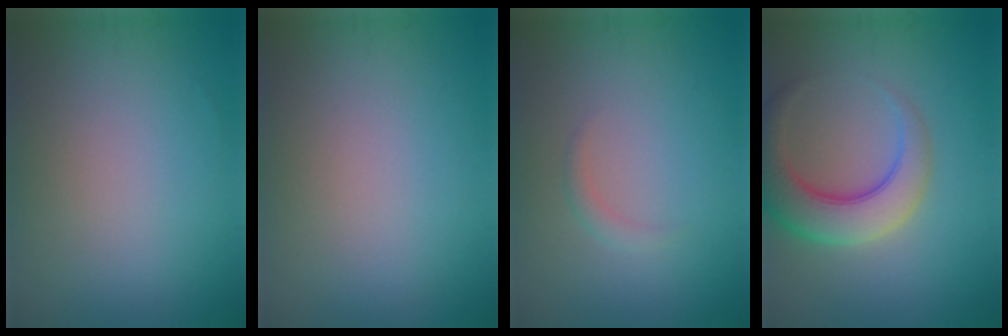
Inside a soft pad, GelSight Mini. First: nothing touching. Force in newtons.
{"total": 0.0}
{"total": 0.9, "press": 0.9, "slide": 0.1}
{"total": 6.1, "press": 6.1, "slide": 0.5}